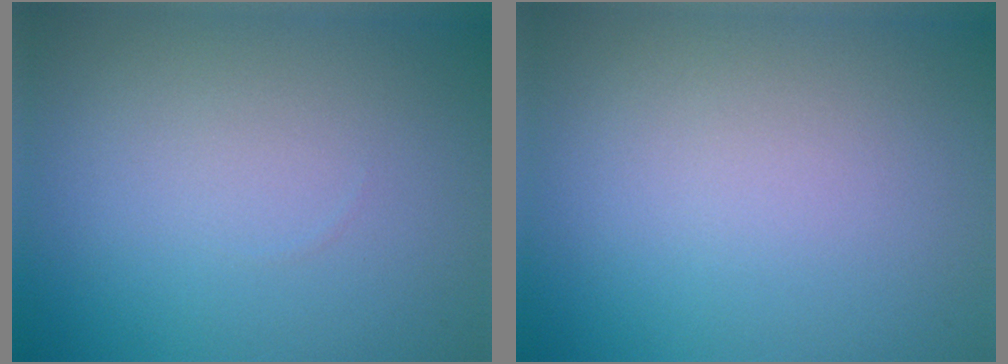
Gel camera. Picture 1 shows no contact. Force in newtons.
{"total": 0.0}